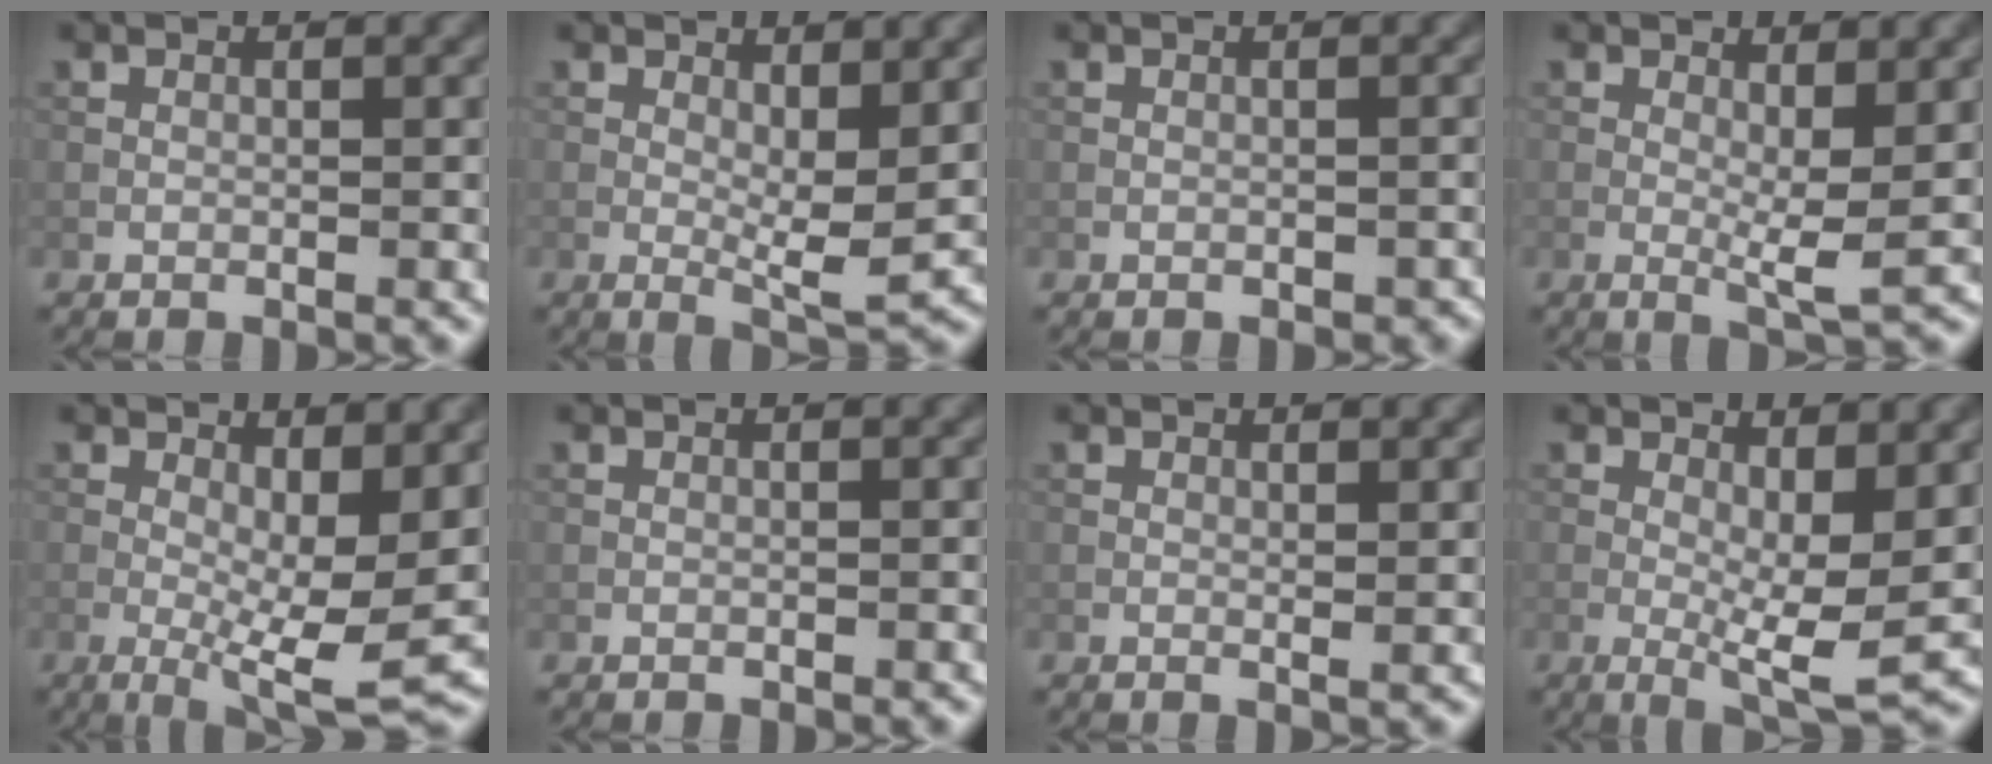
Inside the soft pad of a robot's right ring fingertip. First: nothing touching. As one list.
[{"total": 4.1, "force": [0.5, 1.2, 3.8], "torque": [-0.064, -0.009, 0.008]}, {"total": 0.7, "force": [-0.4, 0.5, 0.4], "torque": [-0.006, -0.004, -0.004]}, {"total": 3.3, "force": [0.3, 0.5, 3.2], "torque": [-0.057, -0.009, 0.004]}, {"total": 7.7, "force": [-0.3, 2.3, 7.3], "torque": [-0.125, -0.012, -0.004]}, {"total": 0.0}, {"total": 0.6, "force": [0.3, 0.1, 0.5], "torque": [-0.007, -0.004, 0.004]}, {"total": 6.0, "force": [0.1, 1.5, 5.8], "torque": [-0.094, -0.013, 0.003]}]